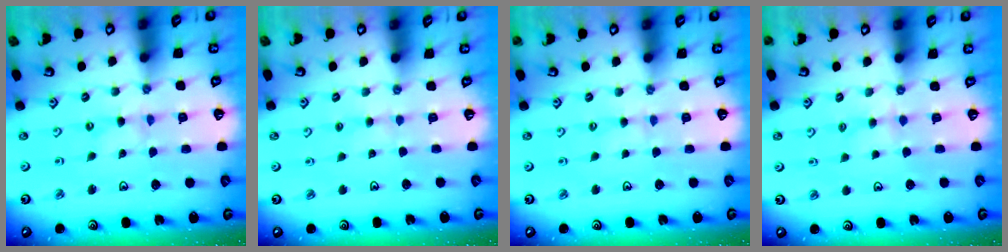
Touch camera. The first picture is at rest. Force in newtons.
{"total": 1.3, "press": 1.3, "slide": 0.2}
{"total": 2.4, "press": 2.4, "slide": 0.4}
{"total": 2.2, "press": 2.1, "slide": 0.4}